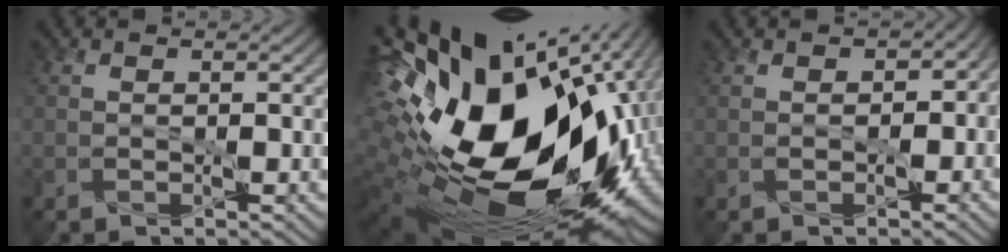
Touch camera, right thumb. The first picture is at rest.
{"total": 23.9, "force": [2.1, 14.1, 19.2], "torque": [-0.358, -0.057, 0.058]}
{"total": 1.6, "force": [-0.3, 1.4, 0.6], "torque": [-0.013, -0.002, -0.004]}